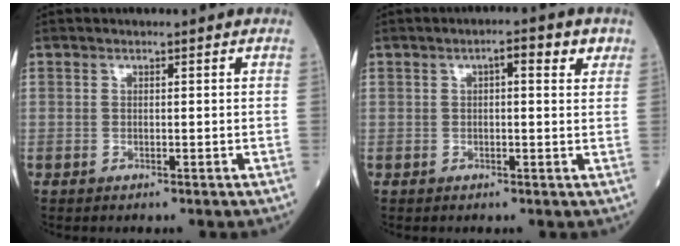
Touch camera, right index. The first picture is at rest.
{"total": 3.9, "force": [1.7, 1.1, 3.4], "torque": [-0.049, 0.013, 0.021]}